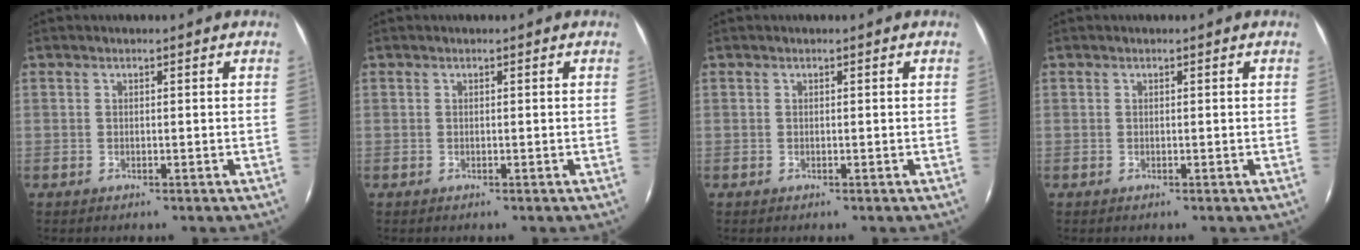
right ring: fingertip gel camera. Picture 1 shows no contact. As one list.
[{"total": 0.0}, {"total": 0.0}, {"total": 0.0}]